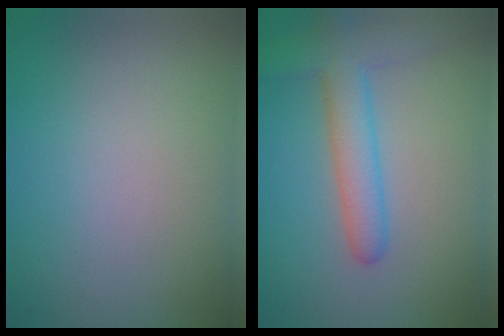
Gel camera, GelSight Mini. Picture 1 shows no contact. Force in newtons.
{"total": 4.9, "press": 4.9, "slide": 0.1}